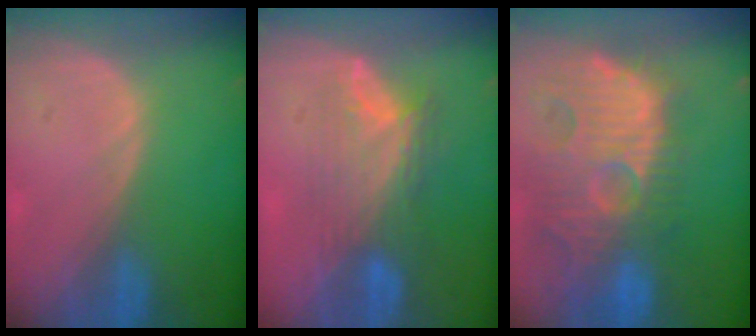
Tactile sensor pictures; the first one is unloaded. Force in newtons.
{"total": 7.1, "press": 6.9, "slide": 1.6}
{"total": 14.2, "press": 12.5, "slide": 6.8}